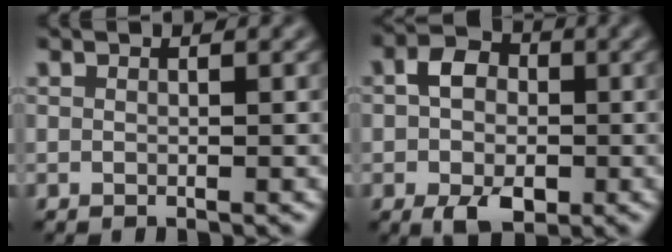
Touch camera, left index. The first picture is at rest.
{"total": 5.3, "force": [-1.0, 3.8, 3.6], "torque": [-0.066, -0.003, -0.021]}